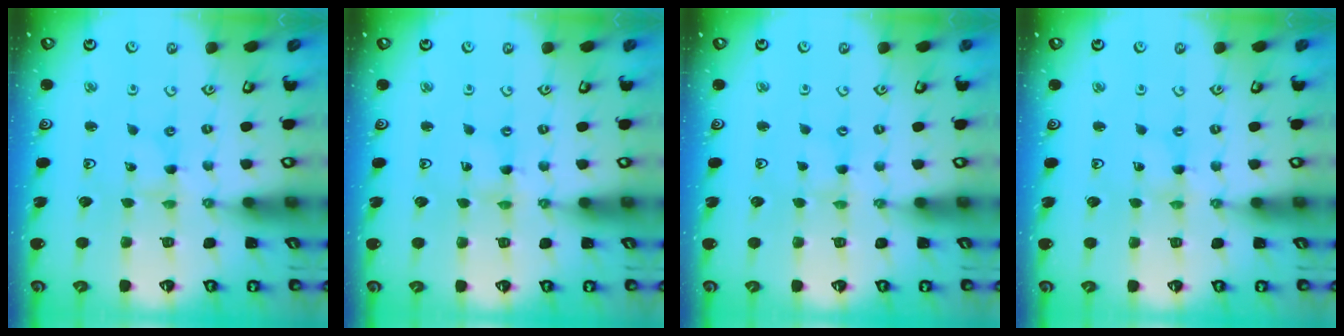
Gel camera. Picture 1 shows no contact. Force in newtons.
{"total": 0.5, "press": 0.5, "slide": 0.2}
{"total": 1.1, "press": 1.1, "slide": 0.2}
{"total": 0.0}